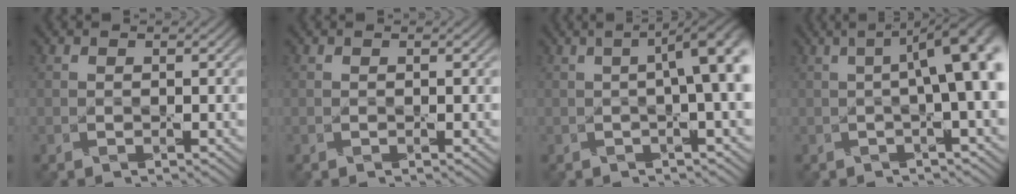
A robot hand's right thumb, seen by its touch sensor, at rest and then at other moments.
{"total": 0.0}
{"total": 7.7, "force": [0.7, 2.0, 7.4], "torque": [-0.086, 0.018, 0.007]}
{"total": 9.9, "force": [0.8, 2.7, 9.5], "torque": [-0.110, 0.025, 0.008]}